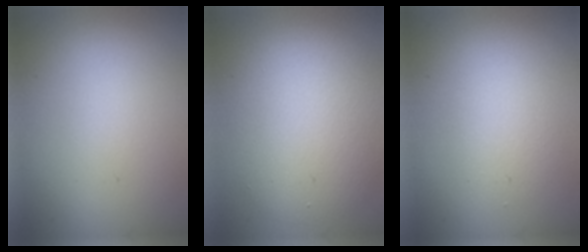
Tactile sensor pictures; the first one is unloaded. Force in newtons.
{"total": 6.0, "press": 6.0, "slide": 0.3}
{"total": 2.1, "press": 2.1, "slide": 0.0}